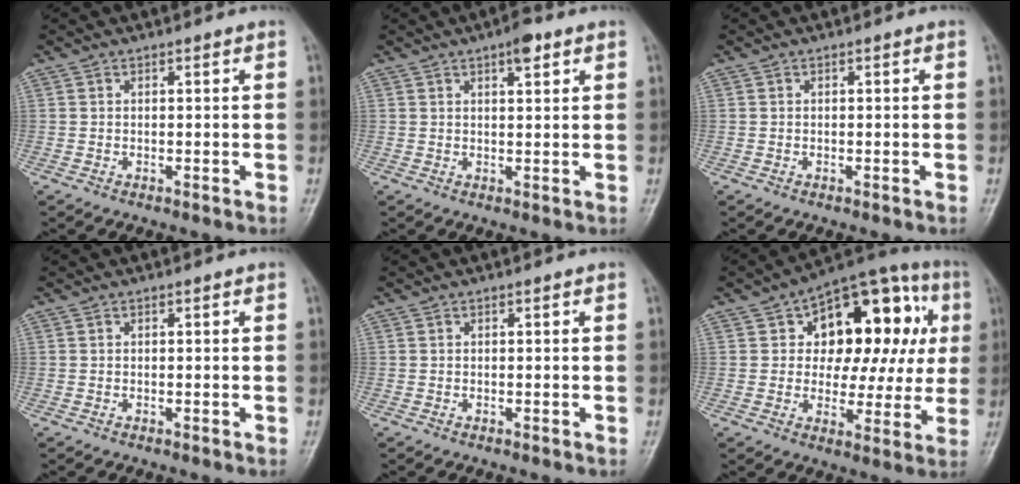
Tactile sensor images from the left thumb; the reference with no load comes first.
{"total": 2.8, "force": [1.6, 1.0, 2.0], "torque": [-0.023, -0.005, 0.020]}
{"total": 0.0}
{"total": 0.0}
{"total": 0.0}
{"total": 21.3, "force": [5.3, 12.8, 16.2], "torque": [-0.151, 0.028, 0.070]}